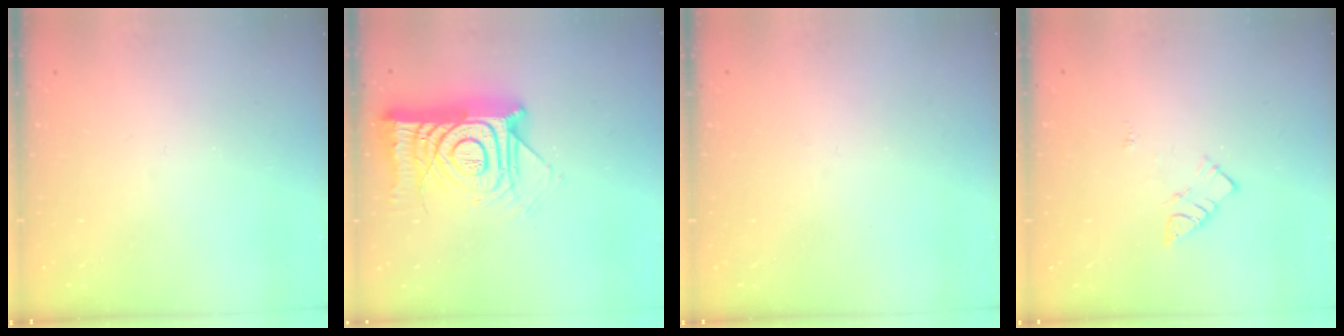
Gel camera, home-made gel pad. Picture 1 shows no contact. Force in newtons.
{"total": 18.3, "press": 18.2, "slide": 1.5}
{"total": 2.2, "press": 2.2, "slide": 0.4}
{"total": 6.9, "press": 6.9, "slide": 0.2}